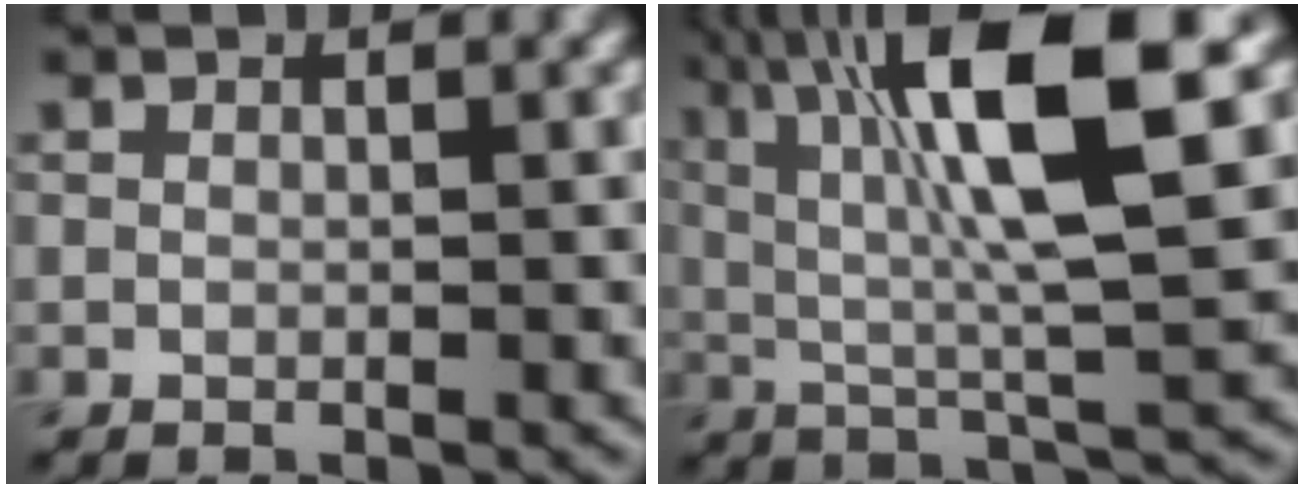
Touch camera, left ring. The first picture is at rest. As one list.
[{"total": 11.5, "force": [3.3, 2.3, 10.8], "torque": [-0.178, 0.009, 0.054]}]